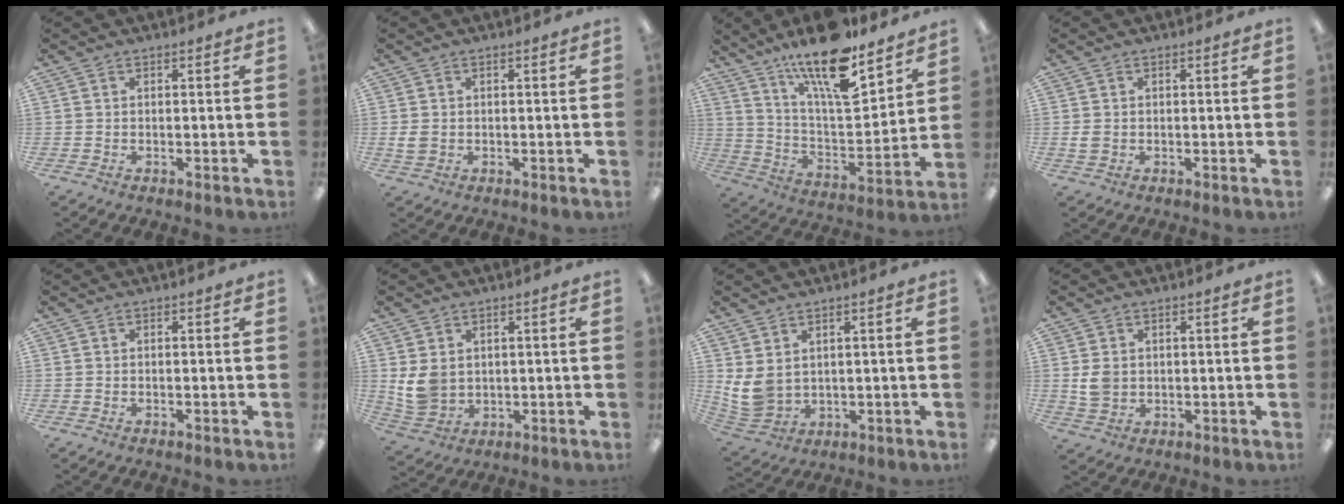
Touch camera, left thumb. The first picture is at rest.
{"total": 2.8, "force": [0.3, 2.3, 1.5], "torque": [-0.019, 0.003, 0.003]}
{"total": 18.9, "force": [14.3, 5.4, 11.1], "torque": [-0.194, -0.096, 0.242]}
{"total": 2.0, "force": [0.2, 1.6, 1.1], "torque": [-0.019, 0.006, 0.003]}
{"total": 0.0}
{"total": 7.1, "force": [1.8, 5.9, 3.5], "torque": [-0.084, 0.000, 0.037]}
{"total": 7.1, "force": [2.4, 5.4, 3.9], "torque": [-0.103, -0.010, 0.048]}
{"total": 4.8, "force": [0.9, 4.0, 2.4], "torque": [-0.045, 0.003, 0.017]}